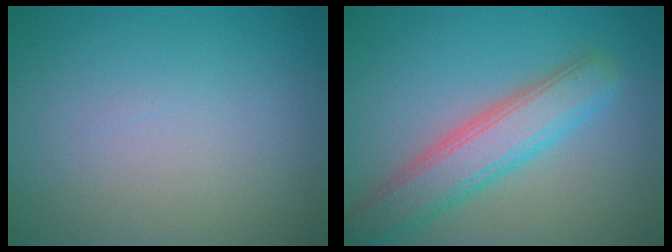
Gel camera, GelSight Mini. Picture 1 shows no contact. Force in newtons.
{"total": 5.5, "press": 5.5, "slide": 0.2}